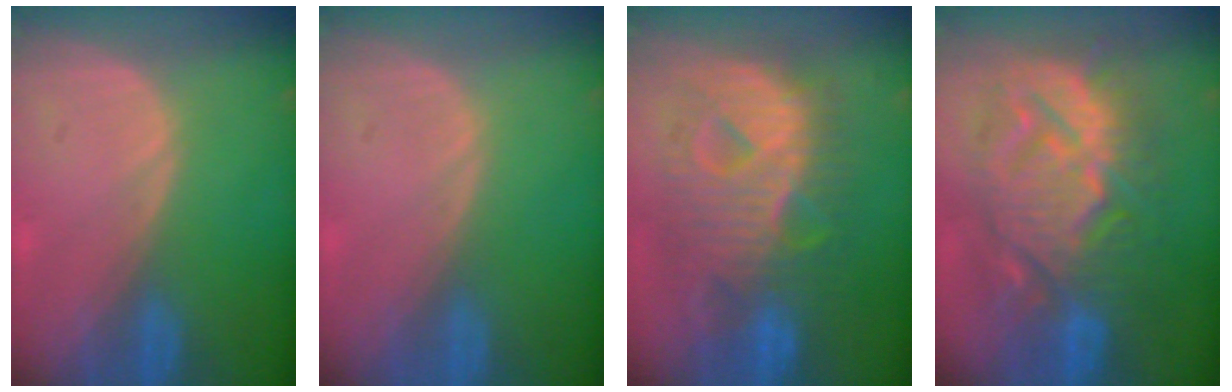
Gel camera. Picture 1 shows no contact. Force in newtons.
{"total": 0.0}
{"total": 12.7, "press": 12.6, "slide": 1.3}
{"total": 13.9, "press": 13.8, "slide": 1.3}